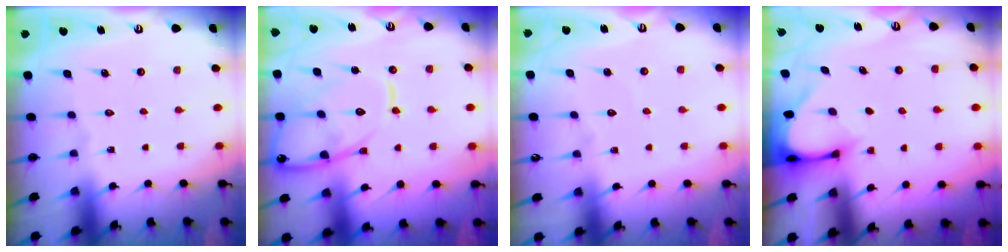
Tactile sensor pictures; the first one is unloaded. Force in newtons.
{"total": 15.4, "press": 15.3, "slide": 1.5}
{"total": 2.9, "press": 2.9, "slide": 0.2}
{"total": 3.3, "press": 3.3, "slide": 0.3}